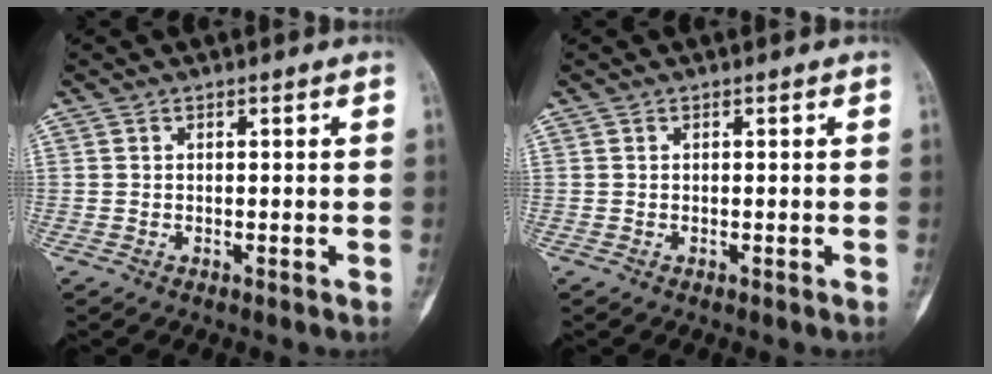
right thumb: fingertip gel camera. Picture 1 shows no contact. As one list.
[{"total": 0.0}]